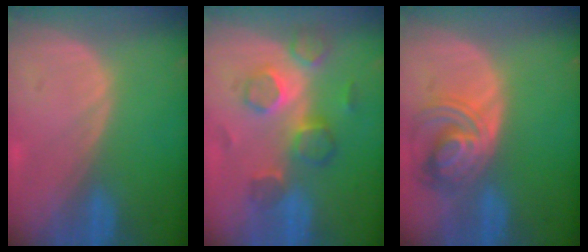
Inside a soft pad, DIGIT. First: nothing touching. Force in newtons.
{"total": 7.8, "press": 7.3, "slide": 2.8}
{"total": 7.2, "press": 6.8, "slide": 2.5}